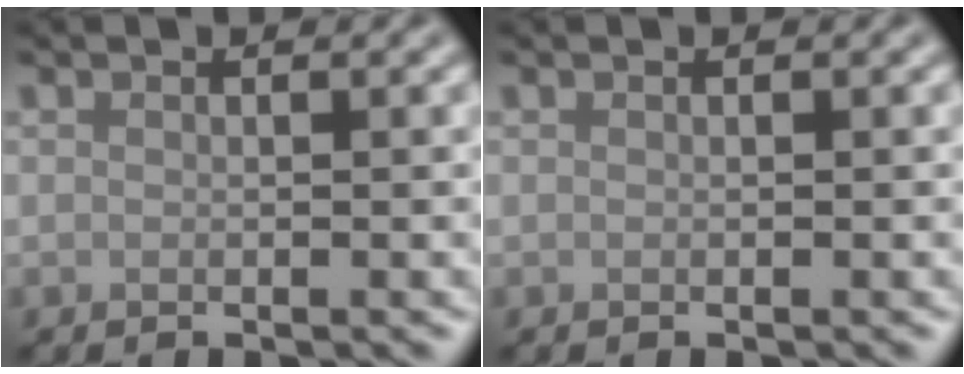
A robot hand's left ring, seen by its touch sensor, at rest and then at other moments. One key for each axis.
{"total": 0.0}